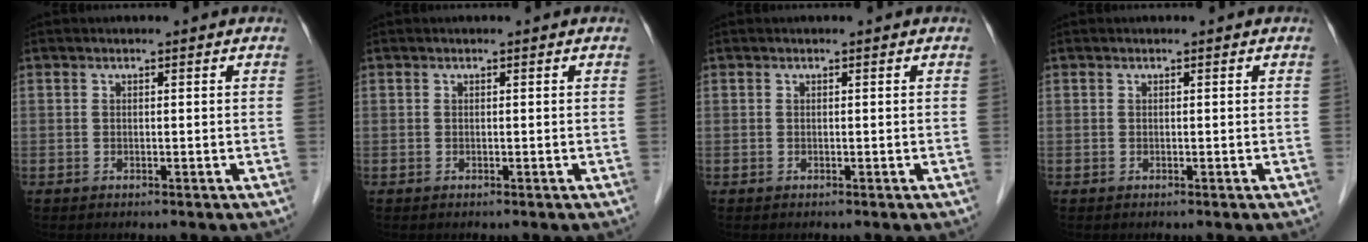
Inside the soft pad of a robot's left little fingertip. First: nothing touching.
{"total": 0.0}
{"total": 0.0}
{"total": 0.0}